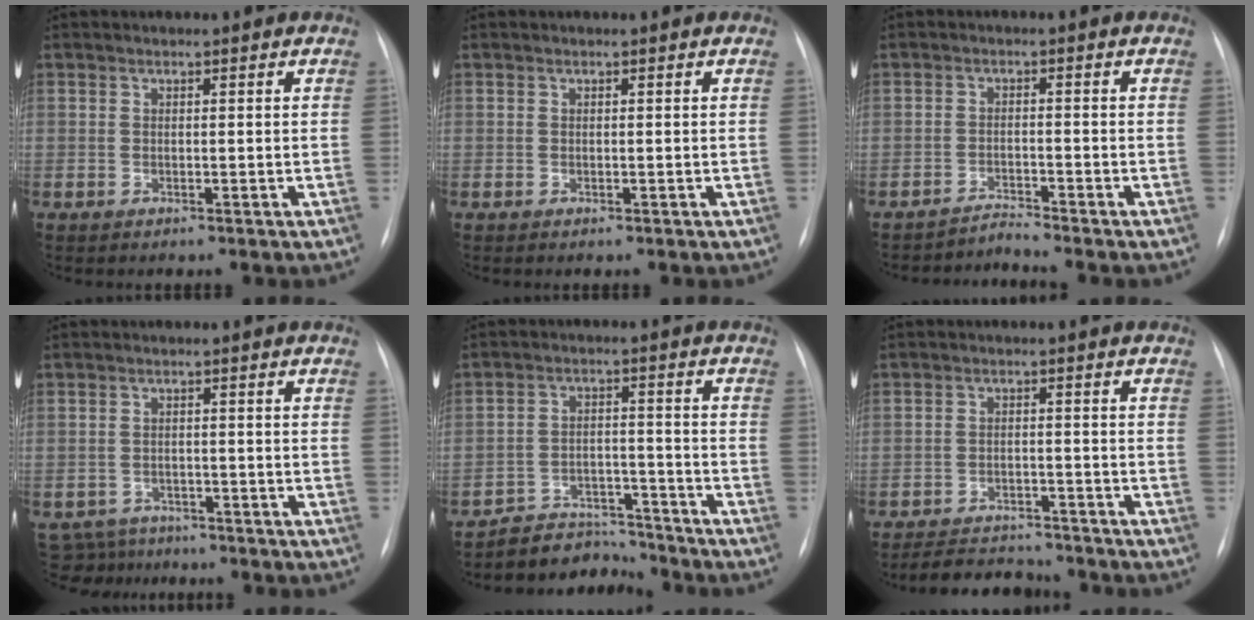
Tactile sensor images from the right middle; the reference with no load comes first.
{"total": 0.0}
{"total": 2.6, "force": [-2.2, -1.1, -0.8], "torque": [0.018, -0.013, -0.034]}
{"total": 5.0, "force": [-4.5, 2.2, -0.9], "torque": [0.018, 0.009, -0.067]}
{"total": 7.8, "force": [-7.5, 2.1, -0.4], "torque": [0.016, 0.025, -0.123]}
{"total": 7.9, "force": [-7.5, 2.0, 1.5], "torque": [-0.020, 0.003, -0.110]}